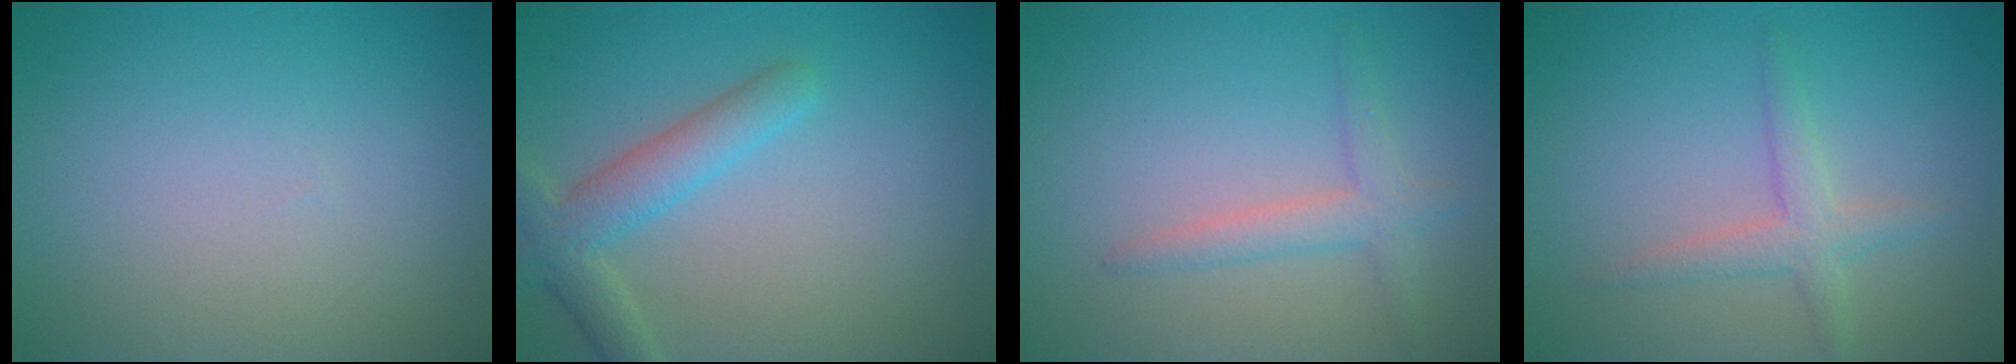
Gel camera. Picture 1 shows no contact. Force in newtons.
{"total": 3.8, "press": 3.8, "slide": 0.3}
{"total": 2.3, "press": 2.3, "slide": 0.1}
{"total": 2.3, "press": 2.3, "slide": 0.1}